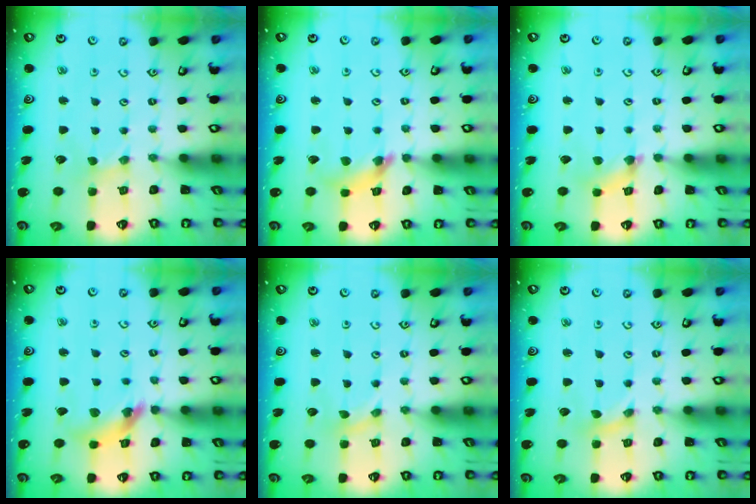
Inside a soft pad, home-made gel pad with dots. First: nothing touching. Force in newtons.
{"total": 7.8, "press": 7.7, "slide": 0.9}
{"total": 2.8, "press": 2.8, "slide": 0.3}
{"total": 11.4, "press": 11.3, "slide": 1.3}
{"total": 0.0}
{"total": 0.0}